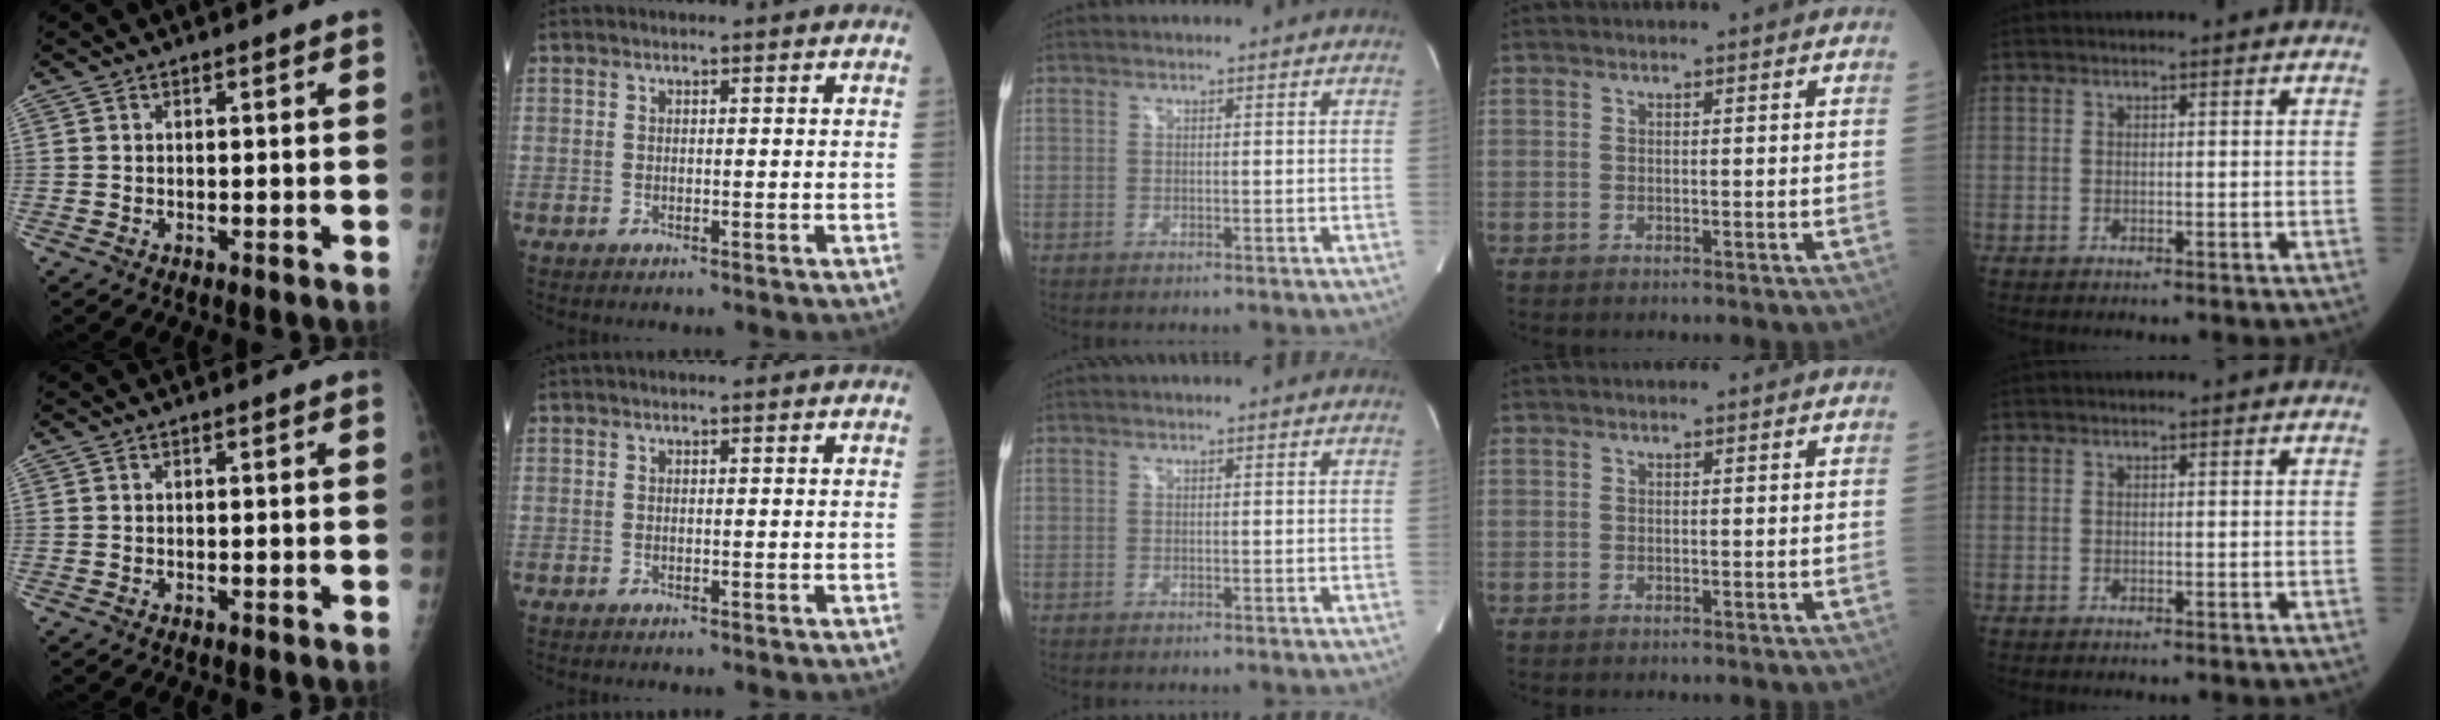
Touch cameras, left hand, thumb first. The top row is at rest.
{}